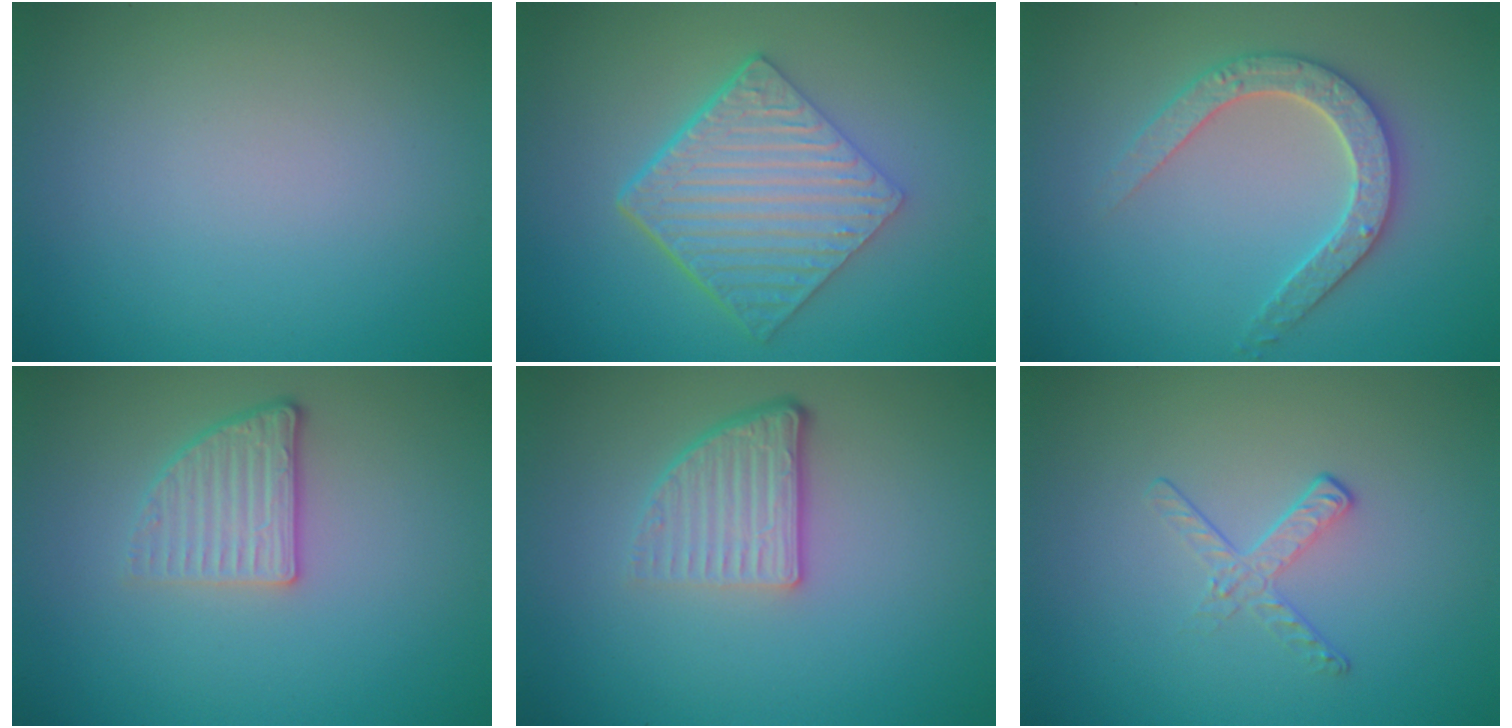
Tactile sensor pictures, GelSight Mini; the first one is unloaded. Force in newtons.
{"total": 6.9, "press": 4.6, "slide": 5.1}
{"total": 3.2, "press": 3.1, "slide": 0.7}
{"total": 2.8, "press": 2.3, "slide": 1.6}
{"total": 3.8, "press": 2.5, "slide": 2.8}
{"total": 1.7, "press": 0.7, "slide": 1.5}